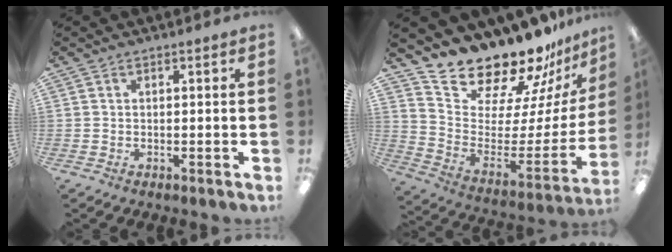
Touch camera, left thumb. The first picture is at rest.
{"total": 17.5, "force": [17.0, 4.0, 2.1], "torque": [-0.036, -0.171, 0.296]}